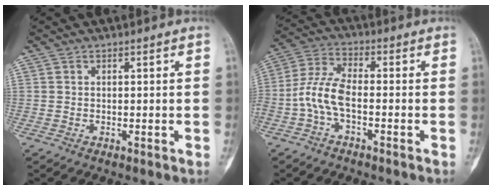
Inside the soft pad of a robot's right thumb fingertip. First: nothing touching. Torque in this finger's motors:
{"motor_torque": [0.14, 0.09, 0.44, 0.01, 0.10]}